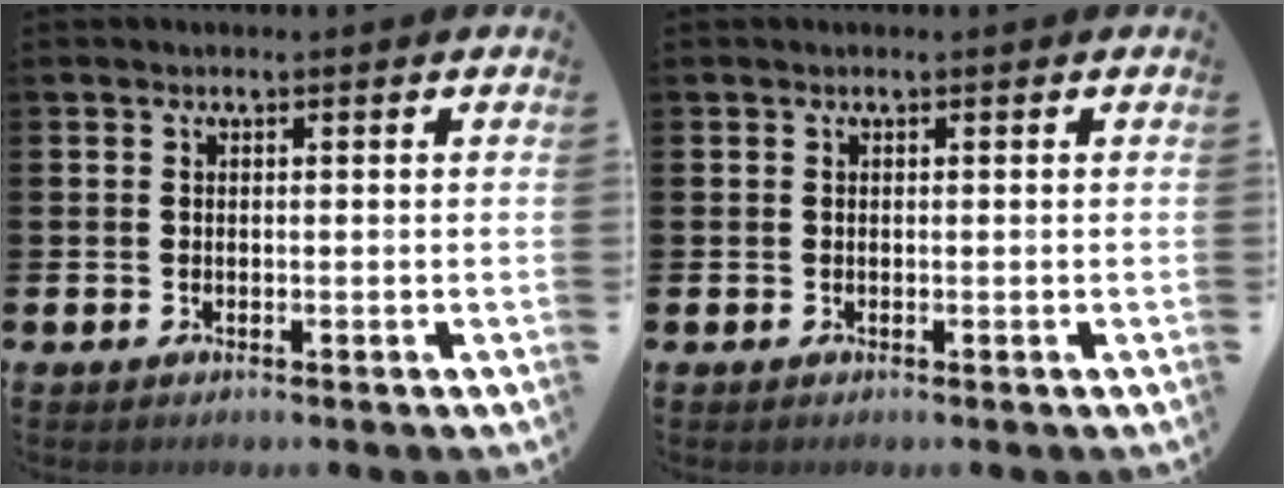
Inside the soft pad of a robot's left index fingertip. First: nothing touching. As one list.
[{"total": 0.0}]